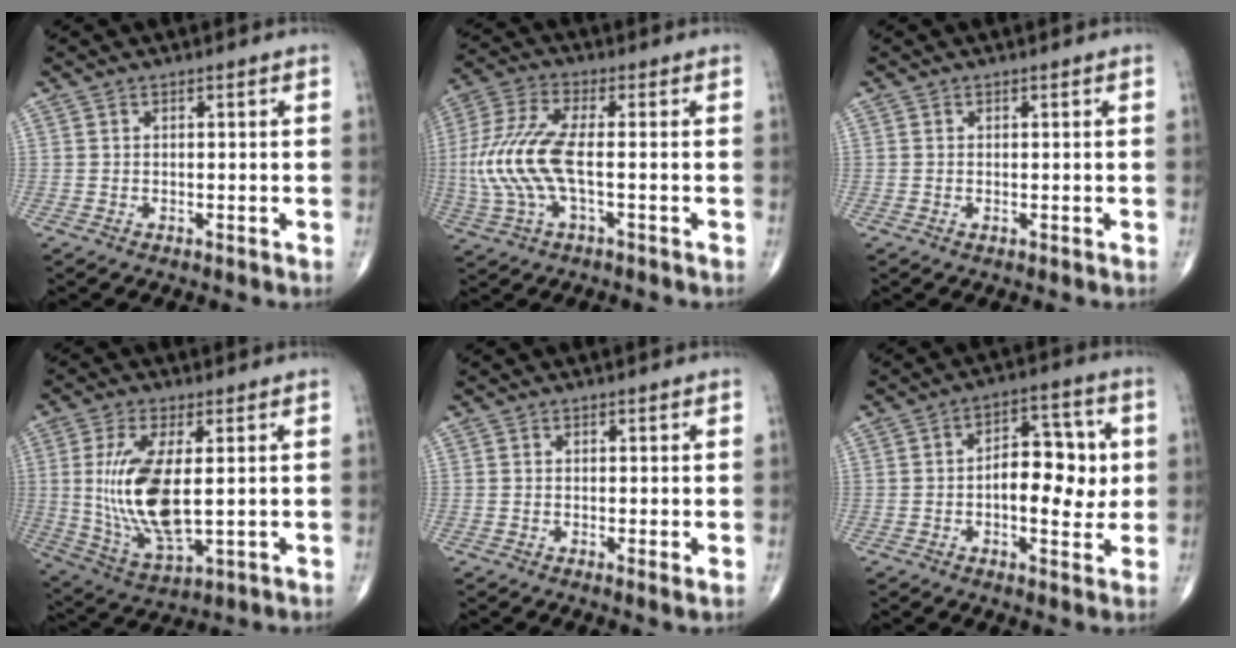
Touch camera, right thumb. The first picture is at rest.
{"total": 12.7, "force": [-1.3, 4.5, 11.8], "torque": [-0.289, 0.017, -0.028]}
{"total": 0.0}
{"total": 15.2, "force": [1.2, 6.1, 13.8], "torque": [-0.285, -0.022, 0.036]}
{"total": 1.2, "force": [0.0, 0.2, 1.2], "torque": [-0.023, -0.006, -0.002]}
{"total": 11.8, "force": [0.1, 6.2, 10.0], "torque": [-0.113, 0.018, -0.003]}